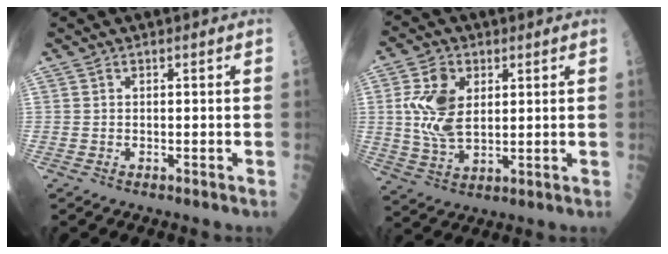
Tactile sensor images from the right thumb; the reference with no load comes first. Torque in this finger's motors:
{"motor_torque": [0.02, 0.06, 0.35, 0.31, 0.19]}